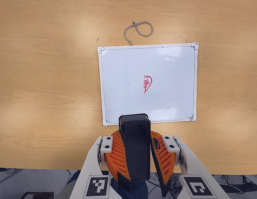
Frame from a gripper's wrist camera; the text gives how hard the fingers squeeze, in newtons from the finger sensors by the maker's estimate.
{"total": 12.5, "left": 11.7, "right": 13.4}